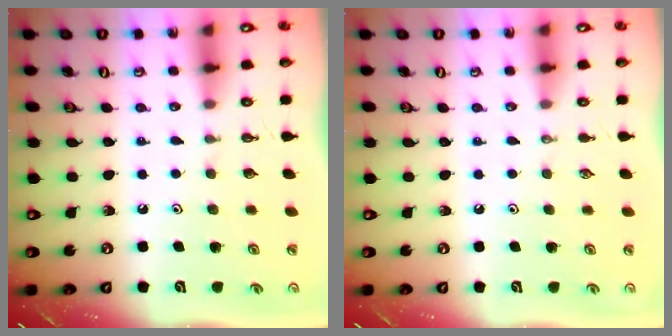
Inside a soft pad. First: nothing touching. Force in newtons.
{"total": 0.0}